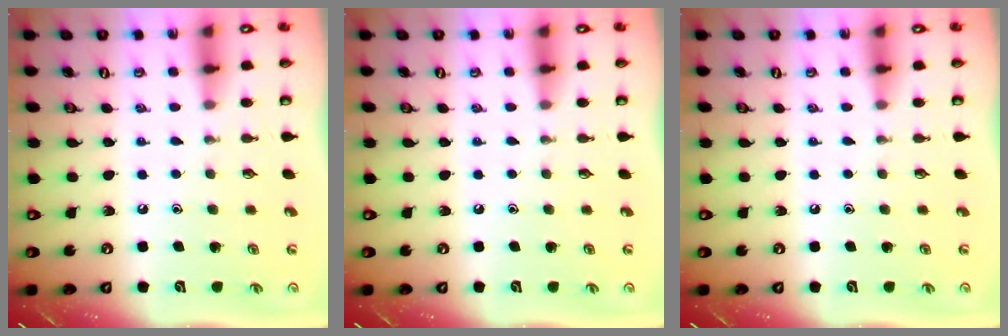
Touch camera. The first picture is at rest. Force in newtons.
{"total": 0.0}
{"total": 0.0}